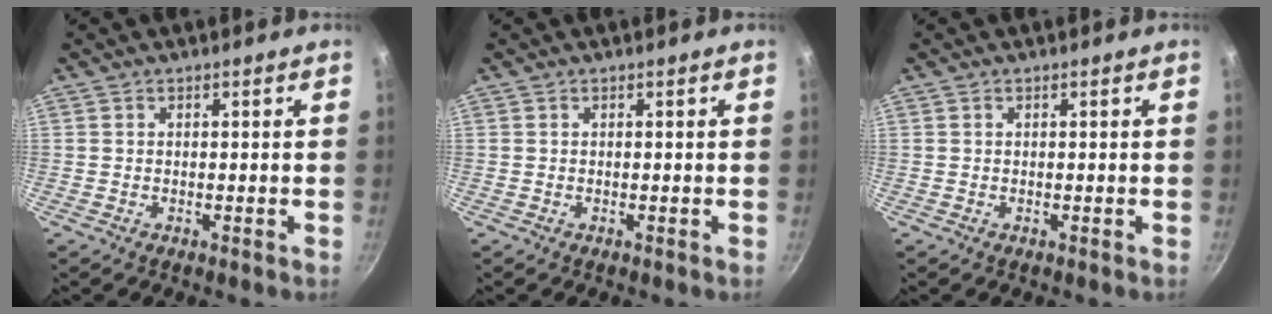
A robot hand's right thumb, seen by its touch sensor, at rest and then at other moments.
{"total": 0.0}
{"total": 0.0}